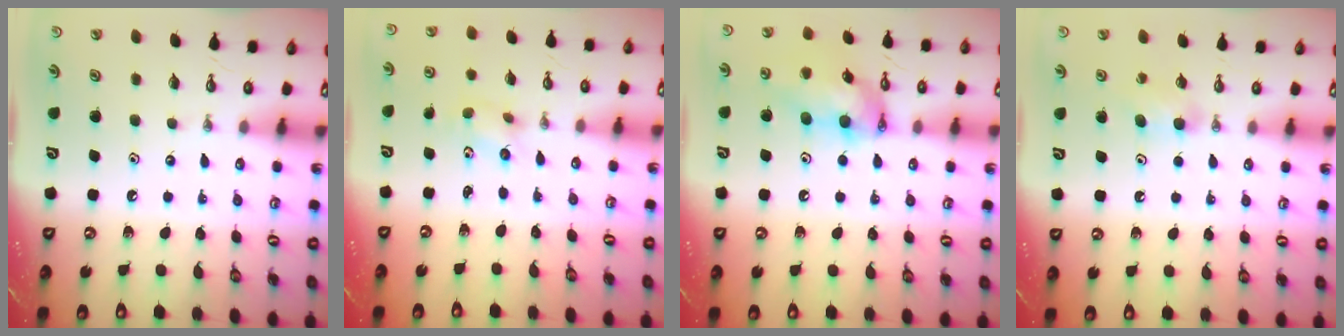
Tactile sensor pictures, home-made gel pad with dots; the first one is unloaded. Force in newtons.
{"total": 3.8, "press": 3.4, "slide": 1.7}
{"total": 14.2, "press": 14.1, "slide": 1.7}
{"total": 4.7, "press": 4.1, "slide": 2.3}